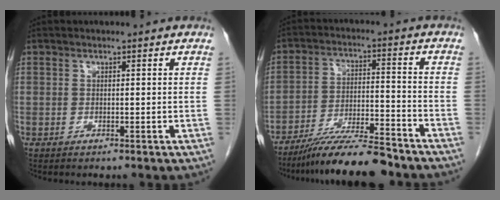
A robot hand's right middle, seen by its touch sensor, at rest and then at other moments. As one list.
[{"total": 11.9, "force": [-10.2, 0.6, 6.0], "torque": [-0.094, -0.011, -0.176]}]